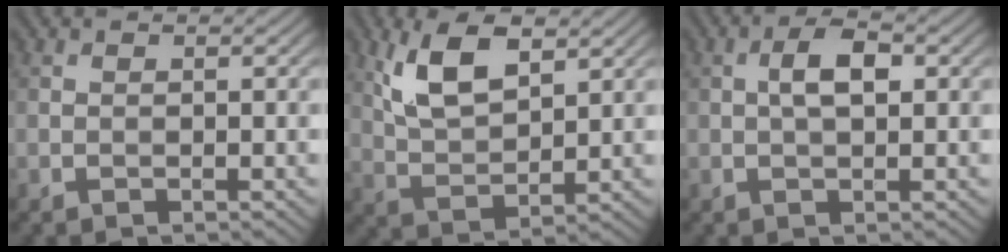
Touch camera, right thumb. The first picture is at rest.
{"total": 7.9, "force": [4.1, 3.4, 5.9], "torque": [-0.128, 0.002, 0.085]}
{"total": 3.7, "force": [0.5, 1.6, 3.2], "torque": [-0.062, 0.007, 0.006]}